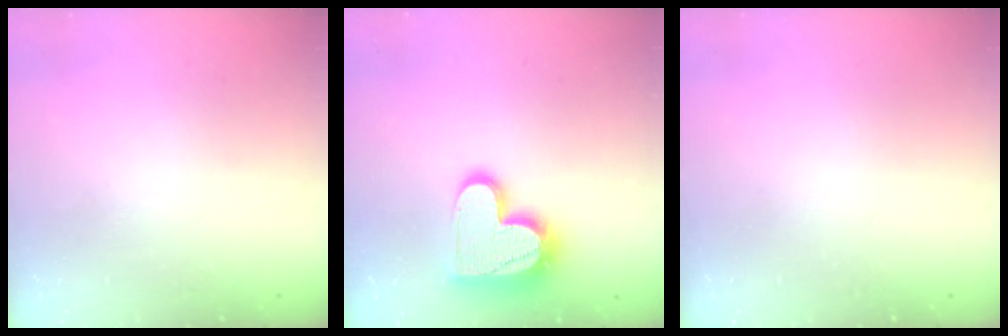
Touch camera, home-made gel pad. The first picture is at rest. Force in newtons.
{"total": 14.8, "press": 14.7, "slide": 1.0}
{"total": 0.0}